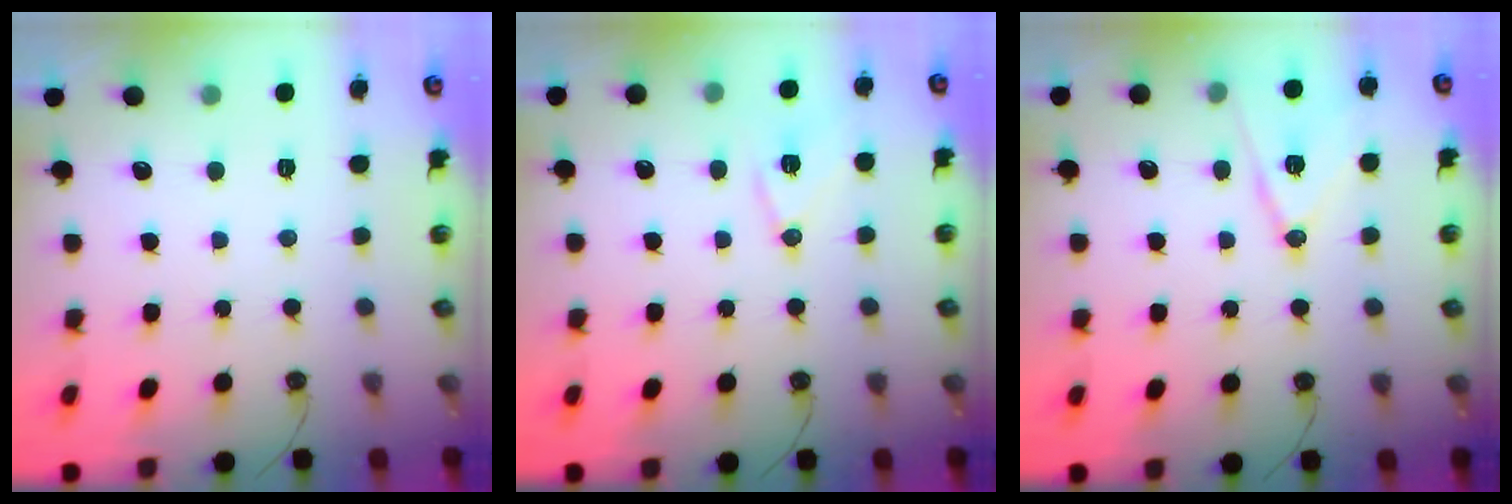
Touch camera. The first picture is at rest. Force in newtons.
{"total": 8.9, "press": 8.4, "slide": 3.0}
{"total": 12.1, "press": 11.6, "slide": 3.5}